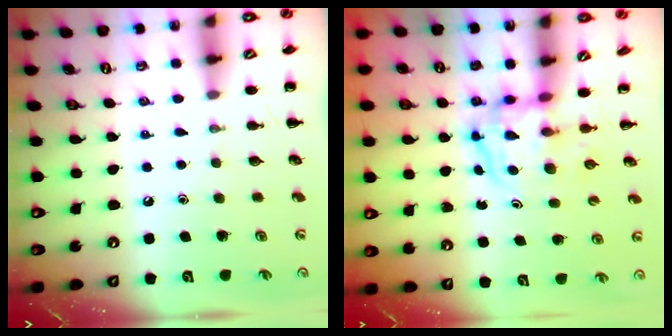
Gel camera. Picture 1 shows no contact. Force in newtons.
{"total": 3.6, "press": 3.5, "slide": 0.5}